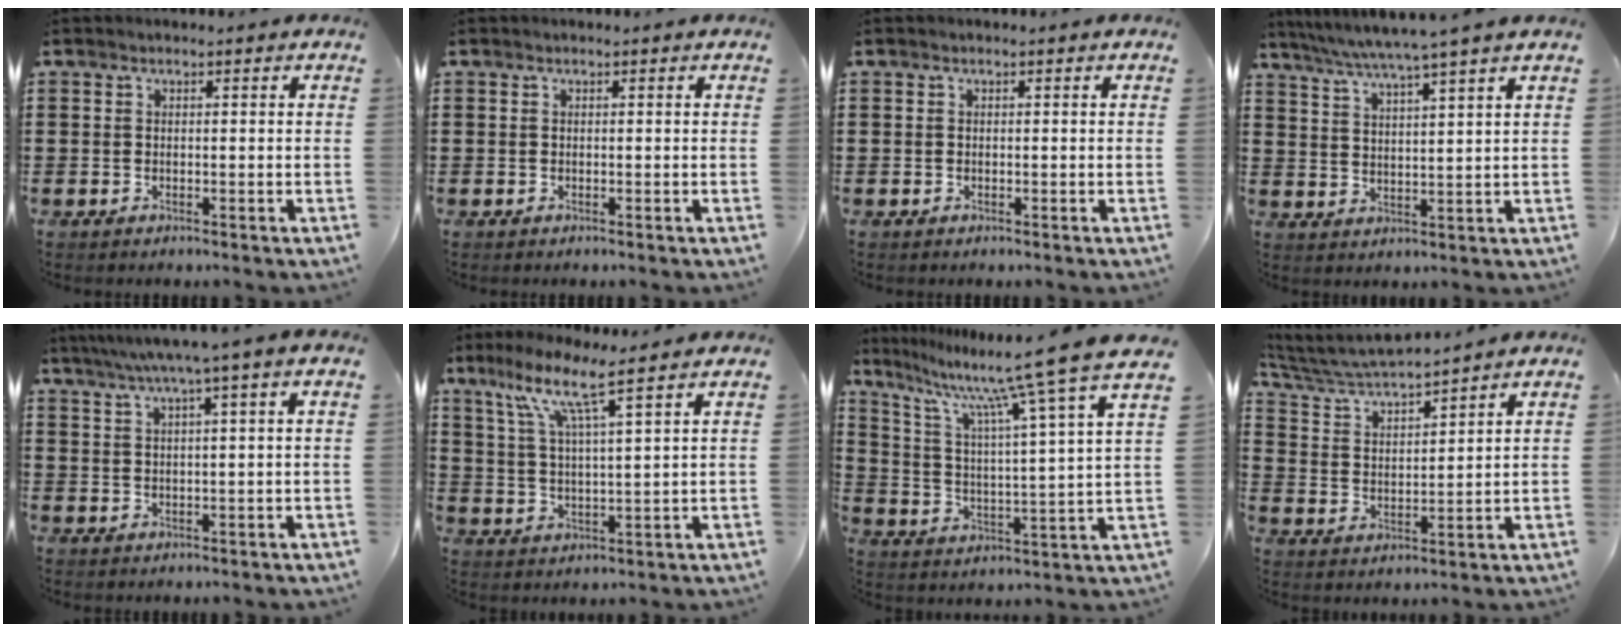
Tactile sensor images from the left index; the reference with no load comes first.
{"total": 0.0}
{"total": 0.0}
{"total": 5.3, "force": [4.6, -1.1, 2.5], "torque": [-0.064, -0.026, 0.076]}
{"total": 4.5, "force": [2.7, -0.8, 3.5], "torque": [-0.074, -0.005, 0.043]}
{"total": 8.2, "force": [5.9, -0.2, 5.7], "torque": [-0.130, -0.022, 0.099]}
{"total": 11.1, "force": [9.3, -1.2, 5.9], "torque": [-0.145, -0.066, 0.143]}
{"total": 5.4, "force": [5.2, -0.1, 1.5], "torque": [-0.054, -0.036, 0.086]}